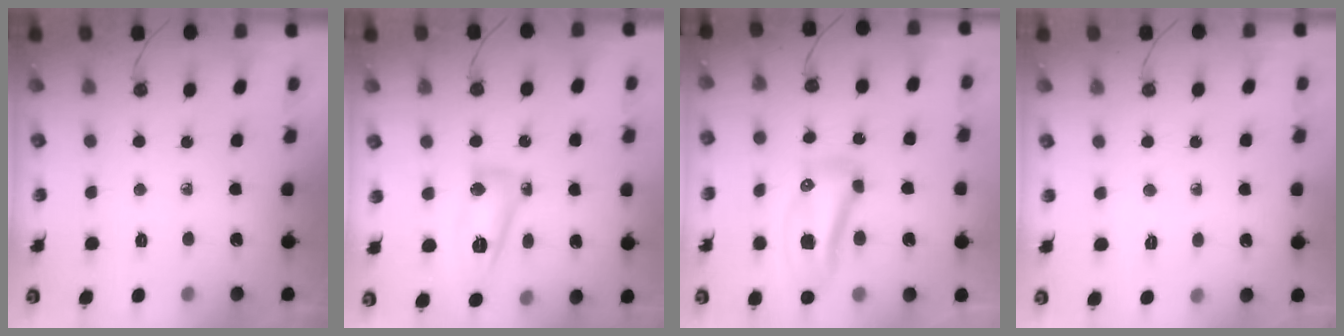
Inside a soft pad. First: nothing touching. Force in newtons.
{"total": 11.5, "press": 11.4, "slide": 1.4}
{"total": 11.9, "press": 11.9, "slide": 0.3}
{"total": 5.7, "press": 2.4, "slide": 5.2}